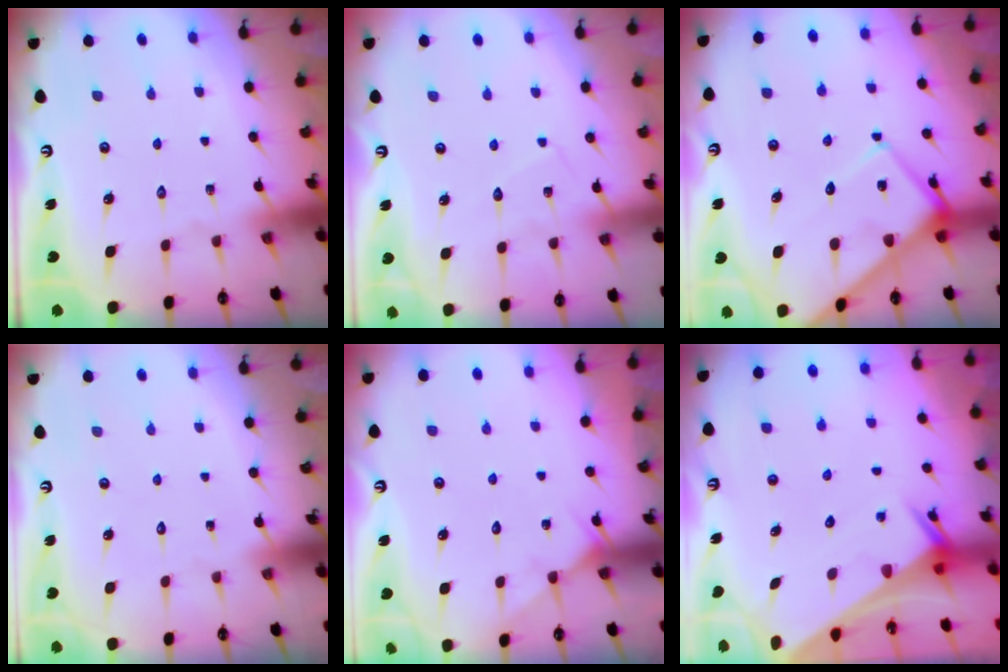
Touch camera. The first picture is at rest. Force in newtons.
{"total": 4.7, "press": 4.7, "slide": 0.4}
{"total": 10.3, "press": 10.3, "slide": 0.7}
{"total": 1.5, "press": 1.5, "slide": 0.1}
{"total": 4.7, "press": 4.7, "slide": 0.4}
{"total": 2.7, "press": 2.7, "slide": 0.1}